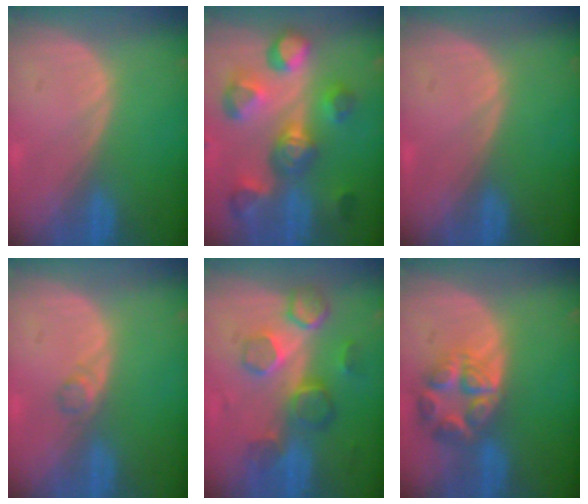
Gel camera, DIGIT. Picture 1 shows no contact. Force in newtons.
{"total": 11.0, "press": 9.9, "slide": 4.7}
{"total": 0.0}
{"total": 1.4, "press": 1.4, "slide": 0.1}
{"total": 8.8, "press": 7.9, "slide": 3.7}
{"total": 7.7, "press": 6.8, "slide": 3.6}